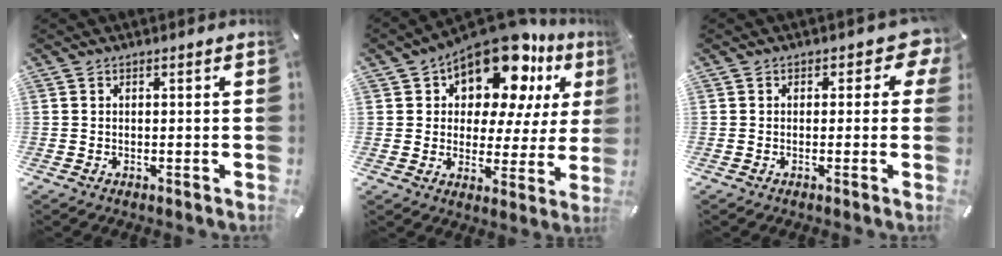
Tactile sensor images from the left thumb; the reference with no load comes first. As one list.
[{"total": 17.0, "force": [12.4, 7.9, 8.6], "torque": [-0.140, -0.093, 0.213]}, {"total": 4.4, "force": [1.2, 2.8, 3.1], "torque": [-0.032, -0.002, 0.014]}]